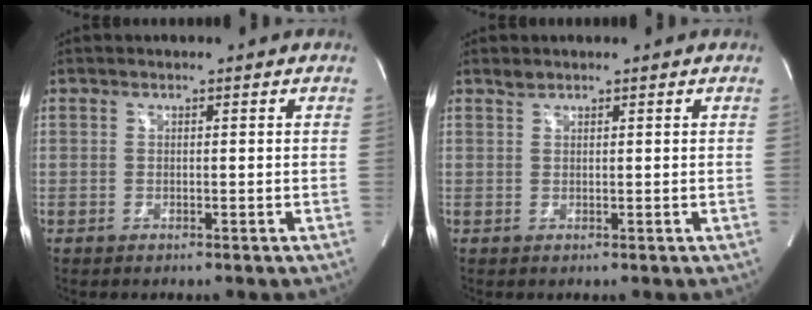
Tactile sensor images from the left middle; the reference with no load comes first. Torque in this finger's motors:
{"motor_torque": [0.28, 0.07, -0.08, 0.00]}